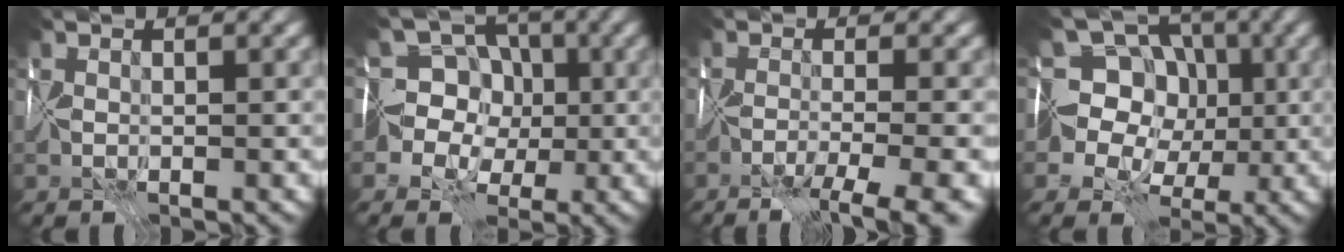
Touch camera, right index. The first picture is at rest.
{"total": 8.8, "force": [-0.6, 8.1, 3.3], "torque": [-0.053, 0.036, -0.059]}
{"total": 6.4, "force": [-4.0, 1.1, 4.9], "torque": [-0.071, -0.009, -0.066]}
{"total": 10.5, "force": [0.4, 9.4, 4.5], "torque": [-0.093, 0.045, -0.043]}